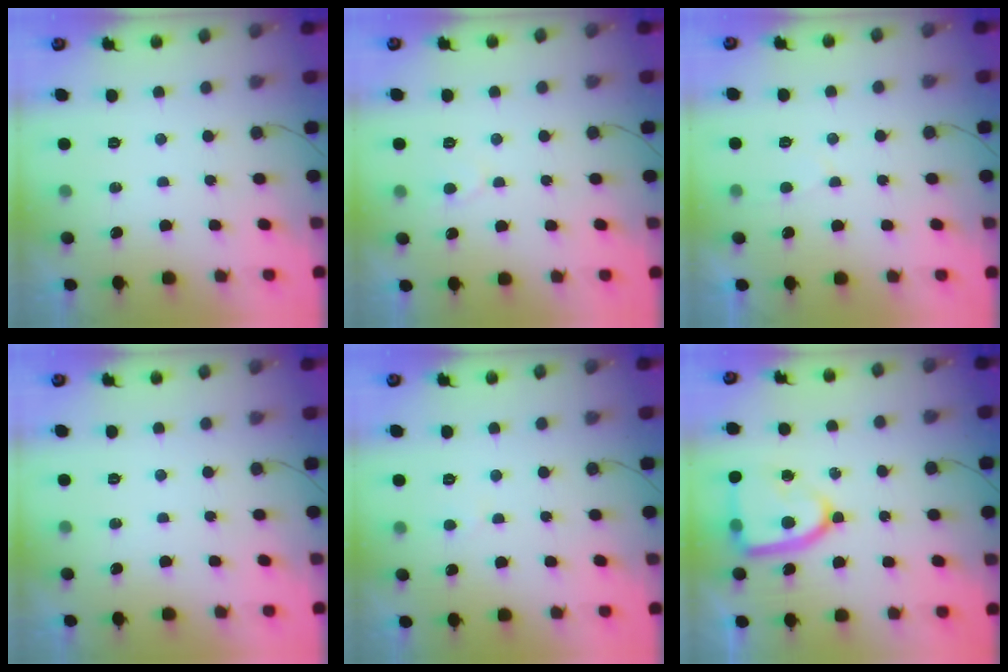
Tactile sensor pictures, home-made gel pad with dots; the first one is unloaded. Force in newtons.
{"total": 5.6, "press": 5.6, "slide": 0.3}
{"total": 2.3, "press": 2.3, "slide": 0.3}
{"total": 0.0}
{"total": 1.8, "press": 1.8, "slide": 0.2}
{"total": 15.1, "press": 15.0, "slide": 1.5}